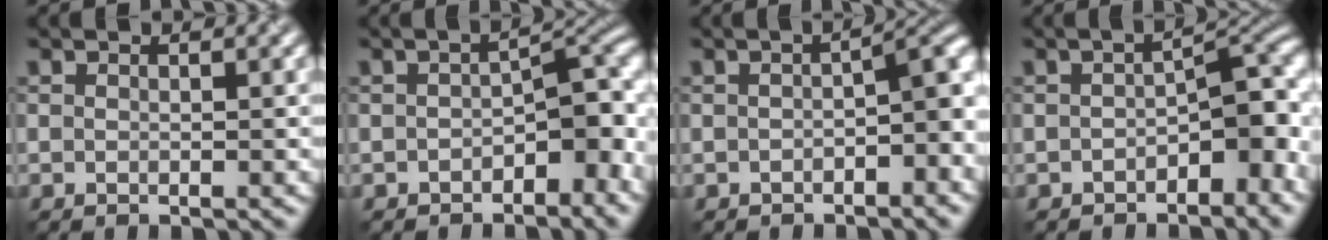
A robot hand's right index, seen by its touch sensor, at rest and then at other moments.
{"total": 5.8, "force": [-2.4, 3.0, 4.4], "torque": [-0.042, 0.013, -0.043]}
{"total": 4.1, "force": [-1.5, 1.6, 3.5], "torque": [-0.038, 0.013, -0.027]}
{"total": 6.4, "force": [-2.5, 3.1, 5.0], "torque": [-0.047, 0.013, -0.046]}